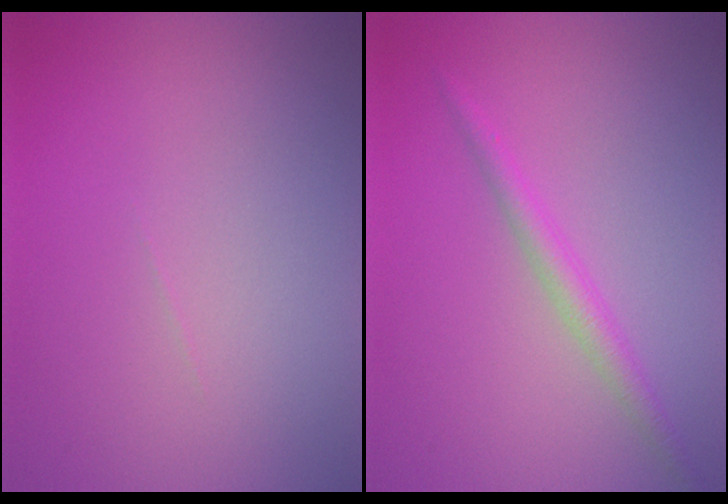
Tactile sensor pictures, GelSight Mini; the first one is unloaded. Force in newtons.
{"total": 2.0, "press": 2.0, "slide": 0.1}